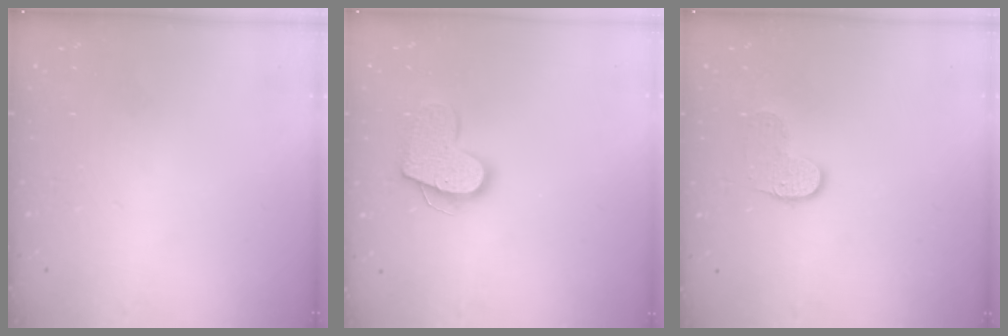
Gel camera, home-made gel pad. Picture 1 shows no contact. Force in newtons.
{"total": 13.5, "press": 13.5, "slide": 0.9}
{"total": 6.8, "press": 6.8, "slide": 0.2}